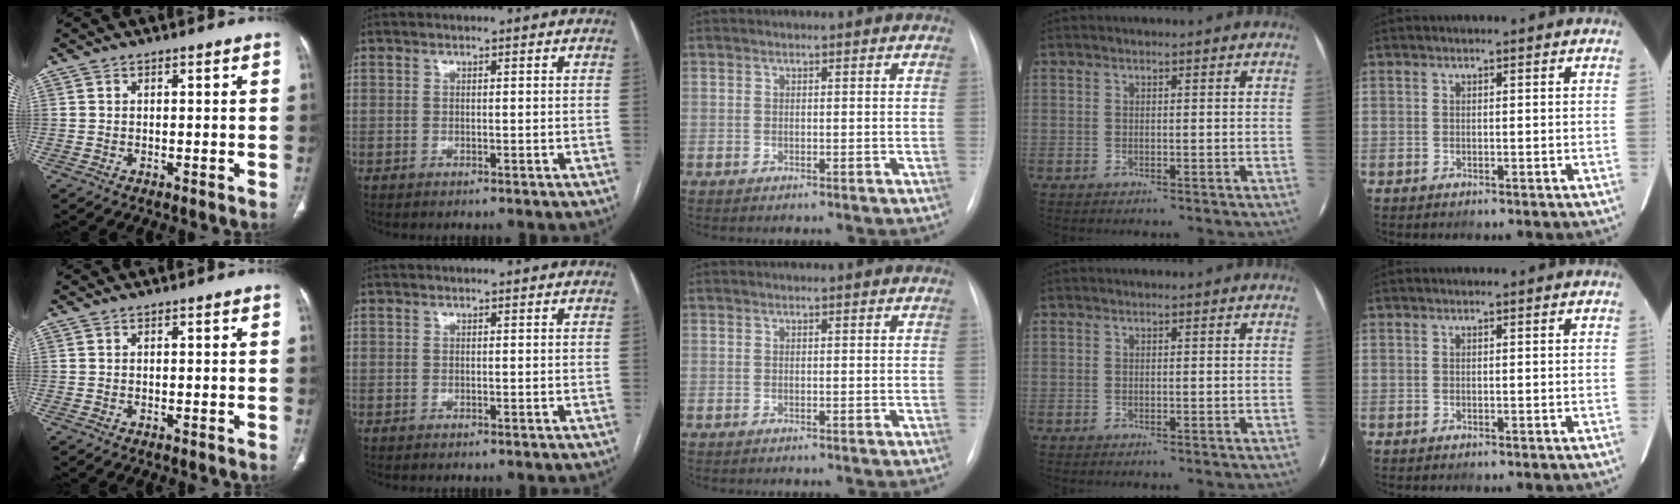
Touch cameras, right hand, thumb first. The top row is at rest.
{}